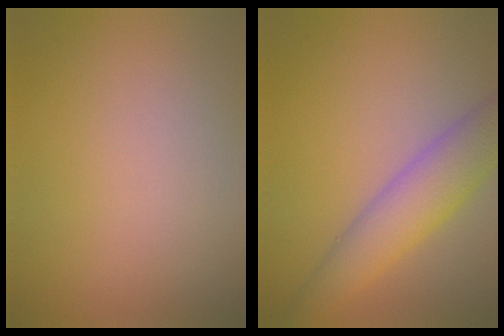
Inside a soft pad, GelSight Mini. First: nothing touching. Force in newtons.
{"total": 5.3, "press": 5.3, "slide": 0.0}